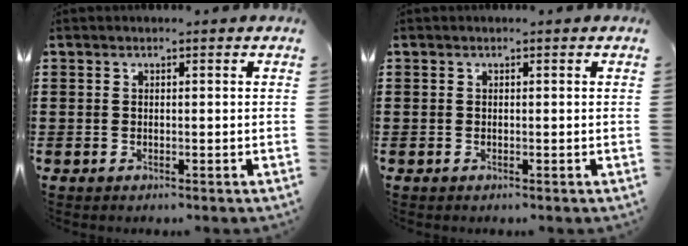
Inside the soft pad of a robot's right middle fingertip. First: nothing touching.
{"total": 0.0}